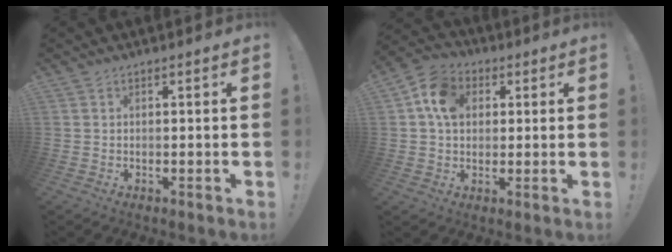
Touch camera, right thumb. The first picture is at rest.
{"total": 11.1, "force": [3.1, 8.7, 6.1], "torque": [-0.098, 0.008, 0.063]}